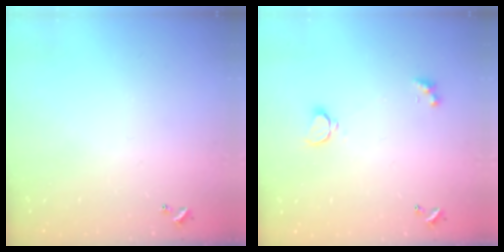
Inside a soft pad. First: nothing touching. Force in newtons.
{"total": 1.7, "press": 1.7, "slide": 0.3}